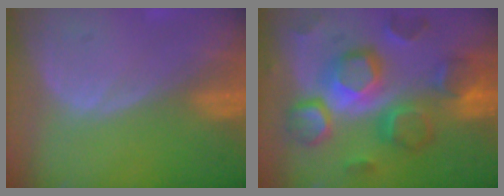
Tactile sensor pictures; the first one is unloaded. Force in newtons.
{"total": 12.3, "press": 12.3, "slide": 1.0}